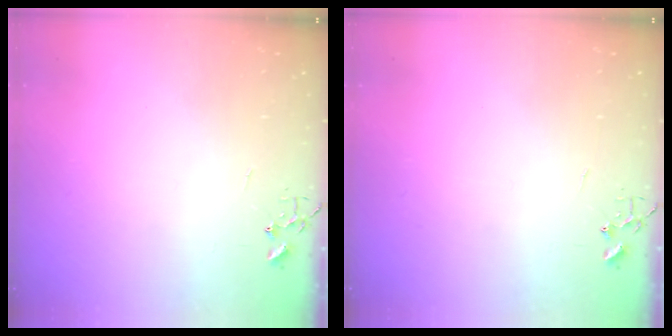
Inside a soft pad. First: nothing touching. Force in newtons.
{"total": 0.0}